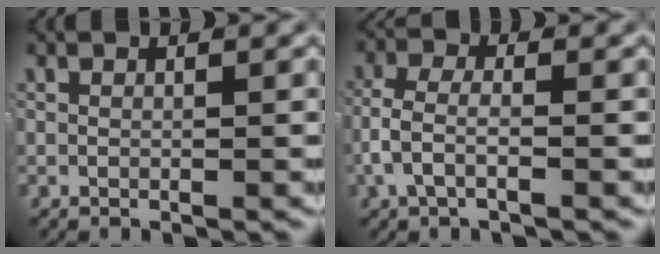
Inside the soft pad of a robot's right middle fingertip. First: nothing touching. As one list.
[{"total": 3.3, "force": [-1.3, 1.7, 2.5], "torque": [-0.058, -0.004, -0.022]}]